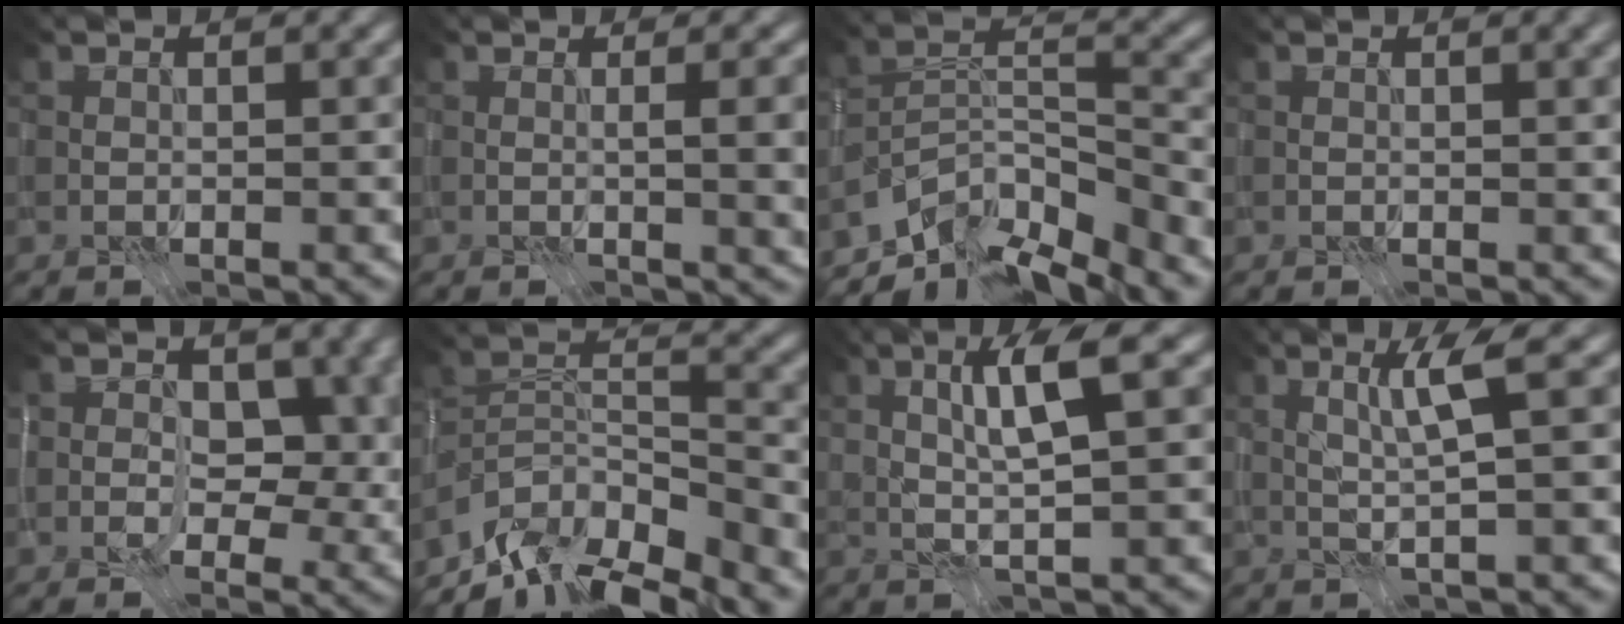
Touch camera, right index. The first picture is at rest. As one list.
[{"total": 4.3, "force": [-0.1, 1.2, 4.2], "torque": [-0.054, 0.003, -0.001]}, {"total": 9.4, "force": [-7.6, 3.4, 4.4], "torque": [-0.069, 0.004, -0.138]}, {"total": 1.3, "force": [0.7, 0.2, 1.1], "torque": [-0.016, 0.004, 0.009]}, {"total": 6.6, "force": [0.6, 4.7, 4.6], "torque": [-0.053, -0.008, 0.006]}, {"total": 10.6, "force": [-8.7, 3.5, 5.1], "torque": [-0.094, 0.007, -0.153]}, {"total": 4.4, "force": [1.3, 0.5, 4.2], "torque": [-0.082, 0.008, 0.026]}, {"total": 3.0, "force": [0.8, -0.1, 2.9], "torque": [-0.057, 0.003, 0.018]}]